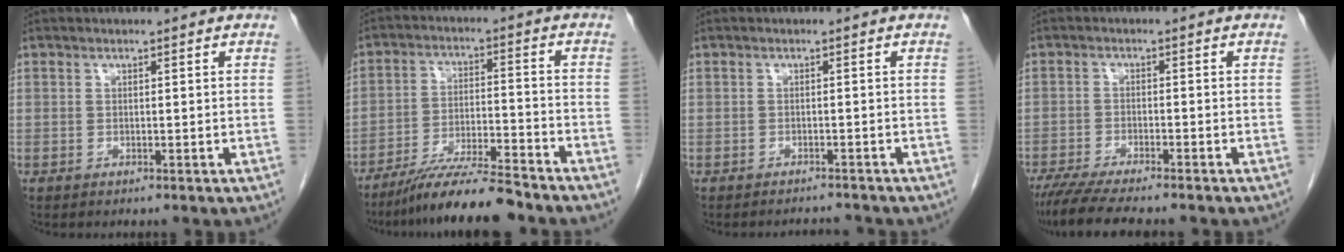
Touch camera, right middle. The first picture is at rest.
{"total": 10.6, "force": [-9.1, 0.1, 5.4], "torque": [-0.086, -0.016, -0.161]}
{"total": 2.4, "force": [-2.4, -0.2, -0.2], "torque": [0.007, -0.010, -0.032]}
{"total": 10.0, "force": [-8.5, 0.9, 5.2], "torque": [-0.076, -0.020, -0.134]}